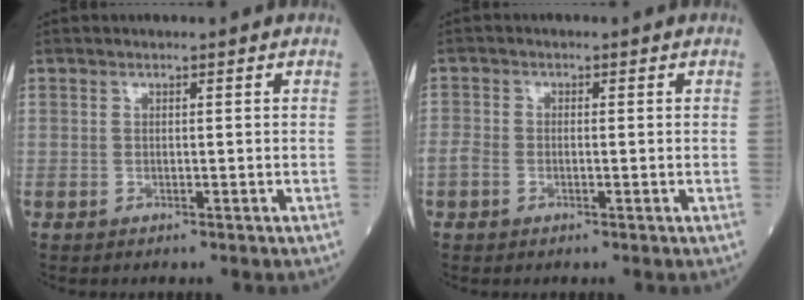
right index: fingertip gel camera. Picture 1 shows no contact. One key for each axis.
{"total": 1.9, "fx": -1.0, "fy": 1.3, "fz": 1.1, "tx": -0.027, "ty": 0.002, "tz": -0.020}